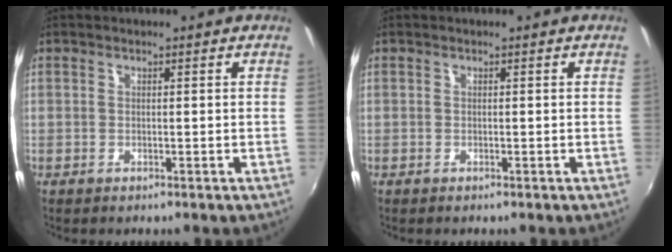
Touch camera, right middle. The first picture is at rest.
{"total": 0.0}